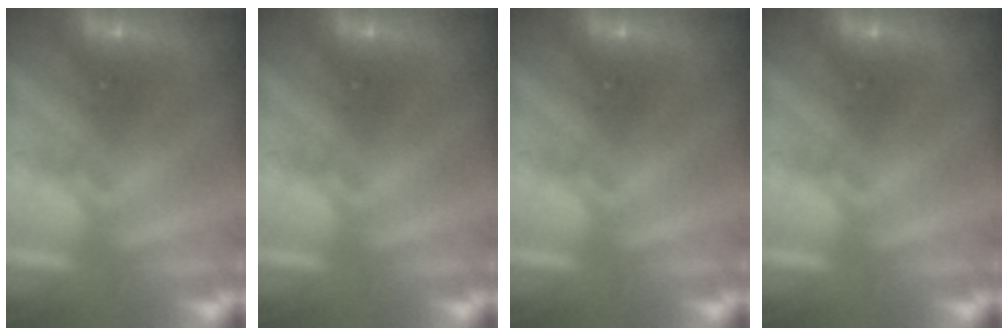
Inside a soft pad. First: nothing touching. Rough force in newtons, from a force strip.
{"total": 0.0}
{"total": 0.0}
{"total": 0.0}